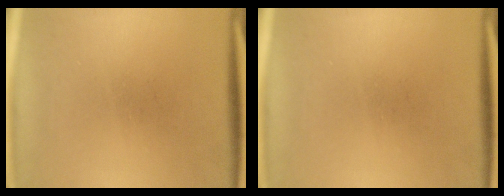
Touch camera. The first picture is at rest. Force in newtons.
{"total": 0.0}